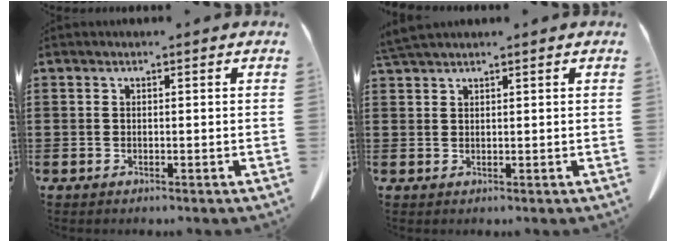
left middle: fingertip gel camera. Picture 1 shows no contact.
{"total": 2.1, "force": [1.8, 0.1, 1.0], "torque": [-0.024, -0.001, 0.036]}